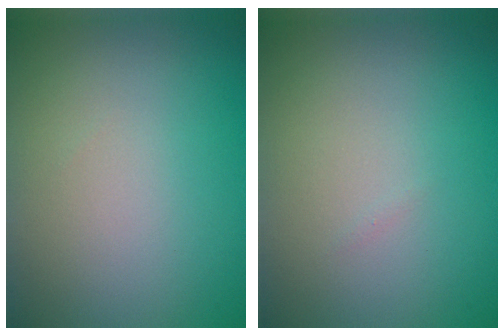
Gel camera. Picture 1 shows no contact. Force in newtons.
{"total": 0.0}